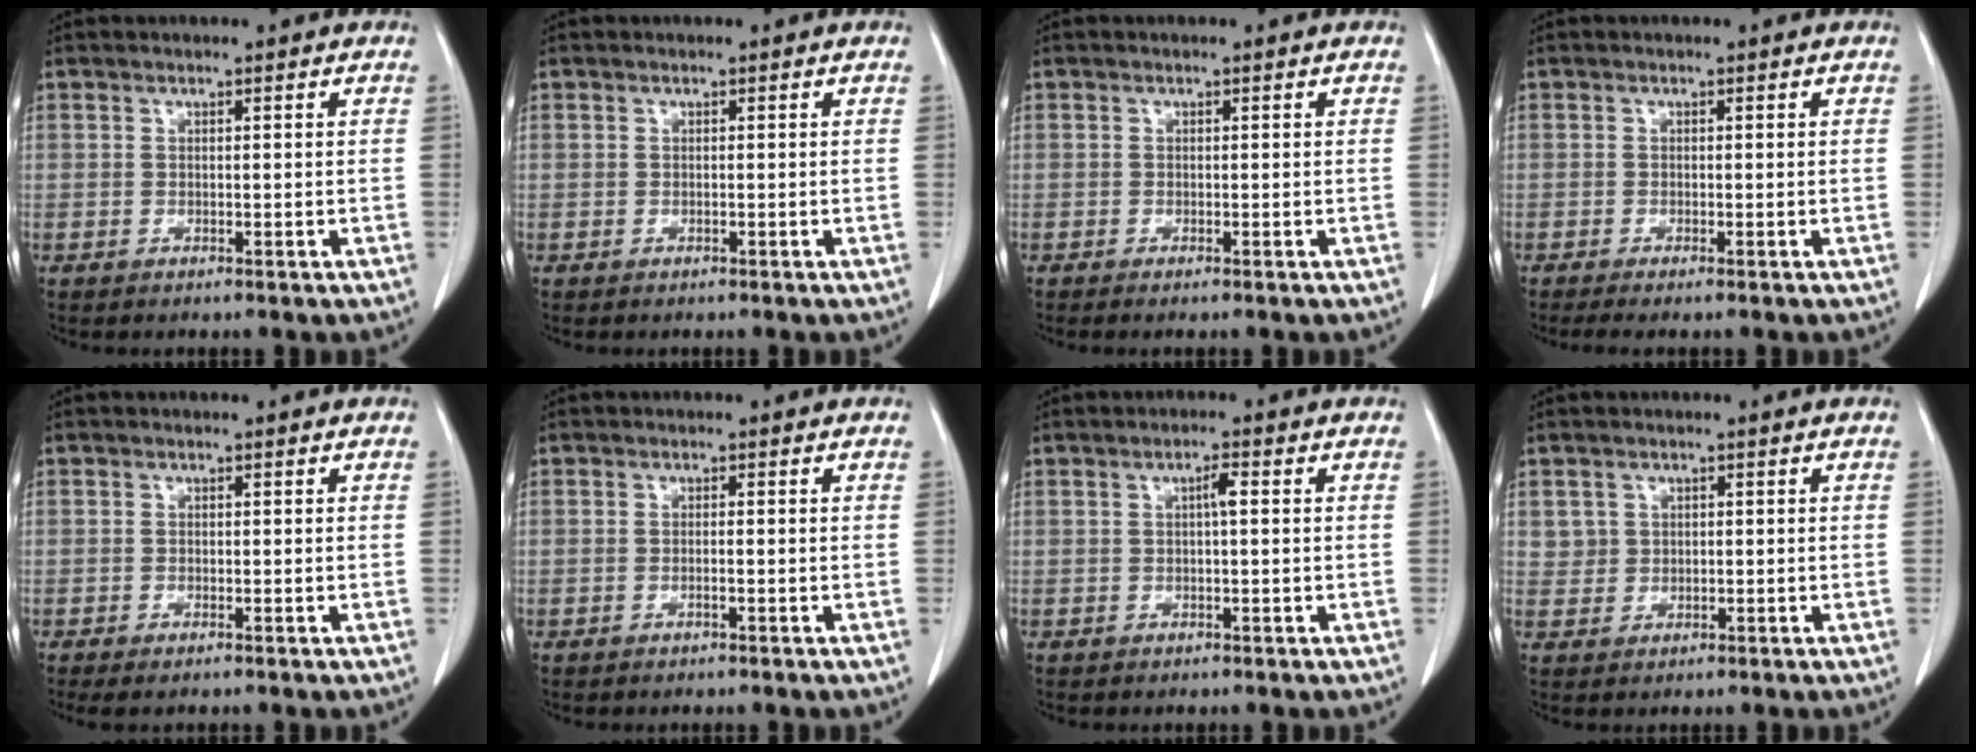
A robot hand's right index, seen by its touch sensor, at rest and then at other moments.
{"total": 0.0}
{"total": 0.6, "force": [-0.4, -0.1, 0.4], "torque": [-0.011, -0.002, -0.008]}
{"total": 1.9, "force": [-1.5, -0.1, 1.2], "torque": [-0.022, -0.005, -0.026]}
{"total": 1.3, "force": [-0.9, 0.2, 0.9], "torque": [-0.014, -0.004, -0.011]}
{"total": 0.8, "force": [-0.3, 0.0, 0.7], "torque": [-0.013, 0.001, -0.005]}
{"total": 1.8, "force": [0.3, 0.2, 1.7], "torque": [-0.031, 0.004, 0.004]}
{"total": 2.2, "force": [0.7, 2.1, 0.2], "torque": [0.007, 0.002, 0.011]}